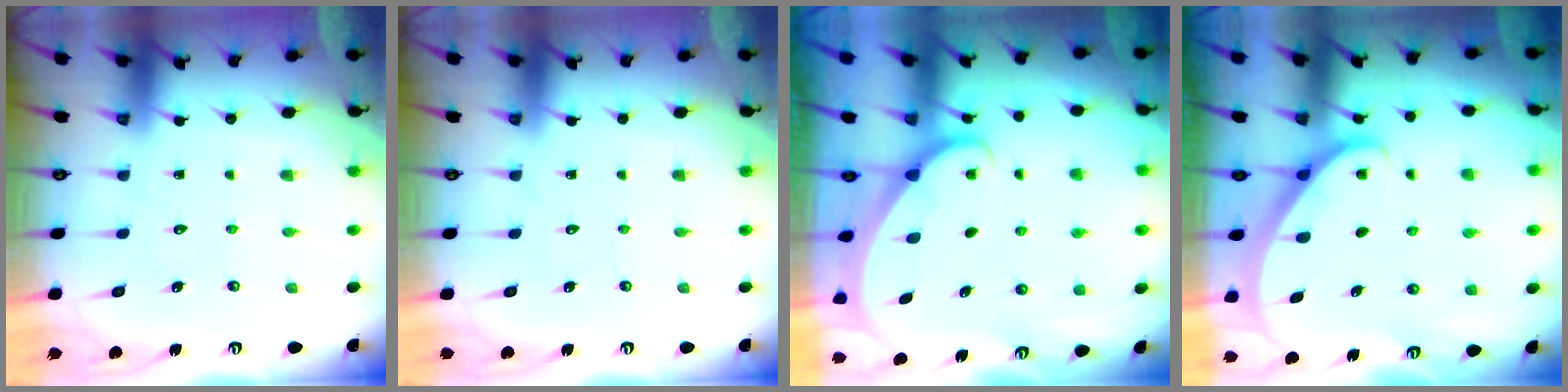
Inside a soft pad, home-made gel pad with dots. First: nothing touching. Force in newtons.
{"total": 0.0}
{"total": 1.6, "press": 1.6, "slide": 0.1}
{"total": 2.3, "press": 2.3, "slide": 0.2}